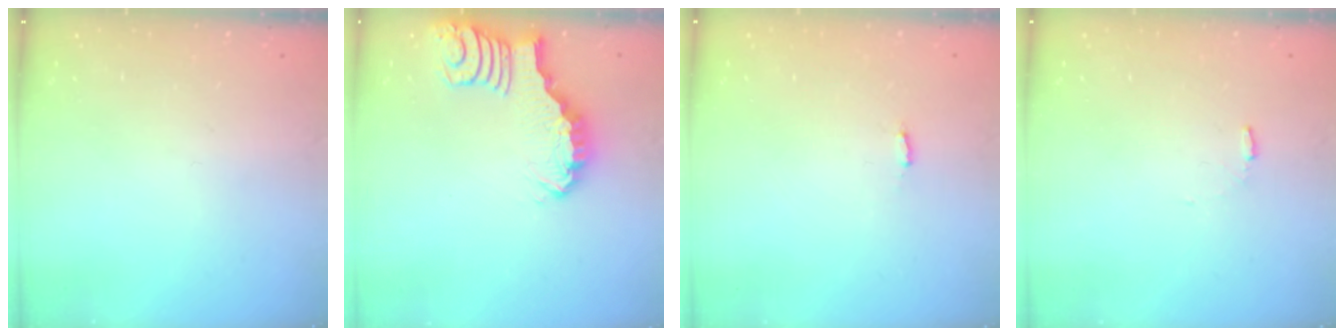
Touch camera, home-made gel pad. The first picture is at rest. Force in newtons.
{"total": 3.1, "press": 3.0, "slide": 0.5}
{"total": 3.0, "press": 2.9, "slide": 0.5}
{"total": 5.0, "press": 5.0, "slide": 0.4}